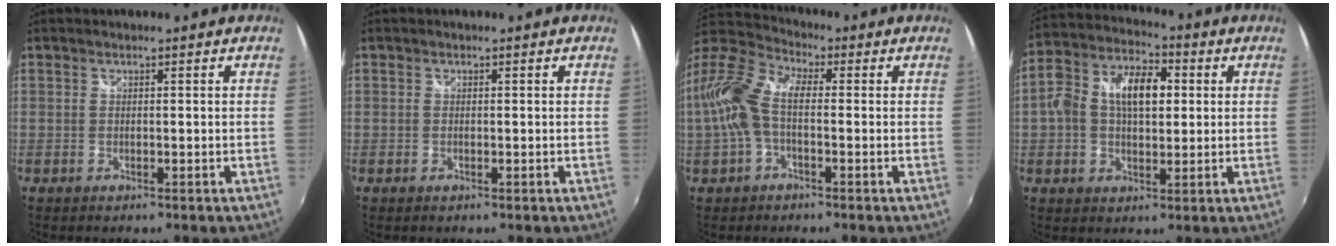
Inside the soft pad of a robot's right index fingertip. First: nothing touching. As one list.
[{"total": 0.0}, {"total": 12.9, "force": [-0.9, 6.6, 11.1], "torque": [-0.235, 0.019, -0.027]}, {"total": 11.4, "force": [1.4, 6.7, 9.2], "torque": [-0.172, 0.033, 0.019]}]